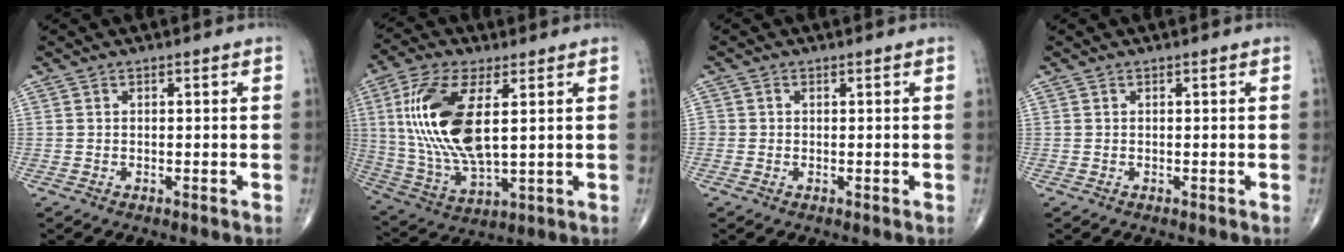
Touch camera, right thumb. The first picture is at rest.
{"total": 18.4, "force": [3.6, 7.9, 16.2], "torque": [-0.341, -0.015, 0.074]}
{"total": 0.8, "force": [-0.1, 0.8, 0.2], "torque": [0.003, 0.003, -0.004]}
{"total": 0.0}